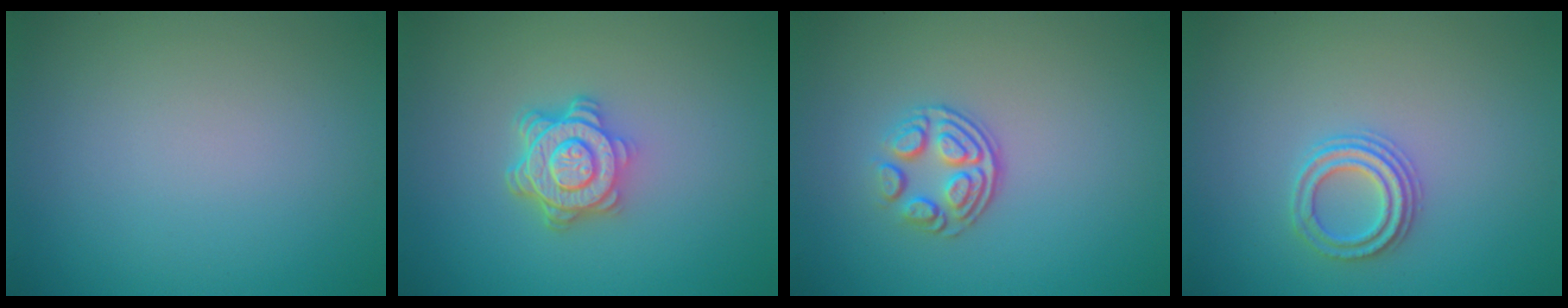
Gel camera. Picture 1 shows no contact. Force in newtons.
{"total": 4.6, "press": 3.4, "slide": 3.1}
{"total": 3.2, "press": 2.4, "slide": 2.2}
{"total": 2.3, "press": 2.2, "slide": 0.8}